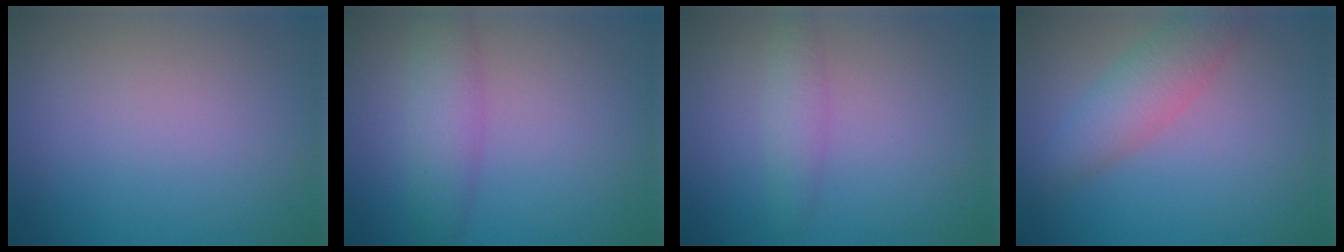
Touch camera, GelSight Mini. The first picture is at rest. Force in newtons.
{"total": 3.4, "press": 3.4, "slide": 0.1}
{"total": 1.9, "press": 1.9, "slide": 0.1}
{"total": 3.8, "press": 3.8, "slide": 0.1}